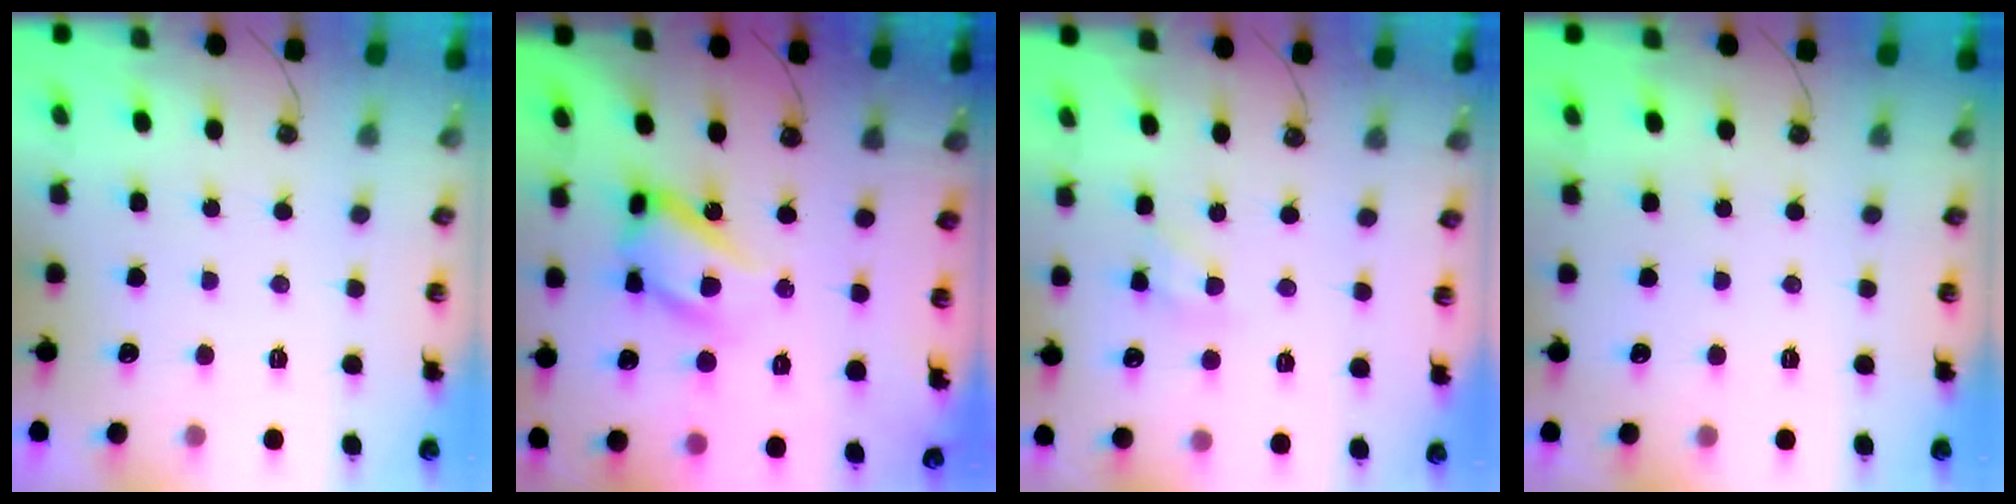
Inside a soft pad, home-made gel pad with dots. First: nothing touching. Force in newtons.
{"total": 16.3, "press": 16.3, "slide": 1.2}
{"total": 5.6, "press": 5.6, "slide": 0.3}
{"total": 0.0}